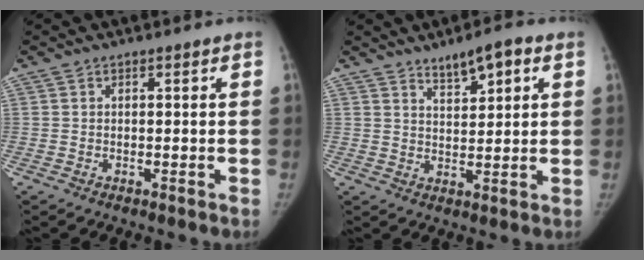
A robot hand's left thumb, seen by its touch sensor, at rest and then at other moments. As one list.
[{"total": 6.1, "force": [3.7, 2.1, 4.5], "torque": [-0.058, -0.018, 0.058]}]